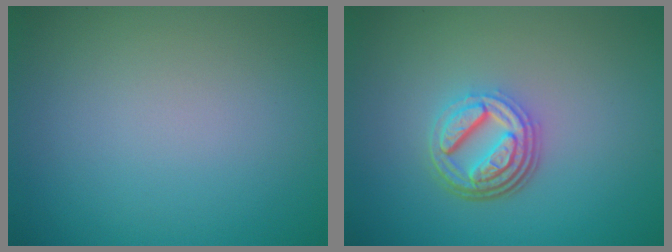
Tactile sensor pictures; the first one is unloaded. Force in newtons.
{"total": 4.7, "press": 3.5, "slide": 3.1}